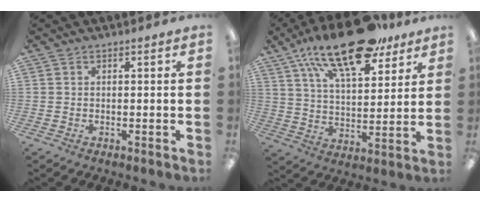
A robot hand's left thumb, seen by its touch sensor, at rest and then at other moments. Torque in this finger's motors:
{"motor_torque": [1.83, 2.36, 1.51, -1.26, 0.15]}